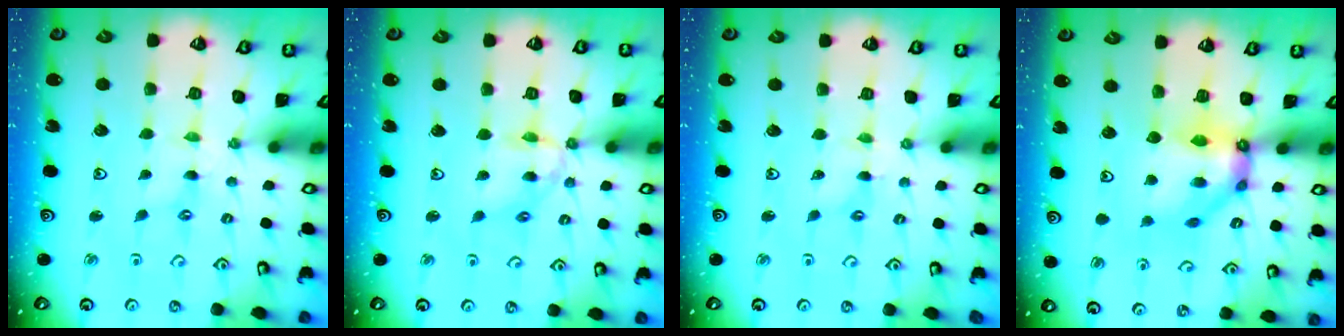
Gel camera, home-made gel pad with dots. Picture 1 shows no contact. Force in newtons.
{"total": 8.9, "press": 8.9, "slide": 0.7}
{"total": 1.9, "press": 1.9, "slide": 0.2}
{"total": 10.0, "press": 10.0, "slide": 0.4}